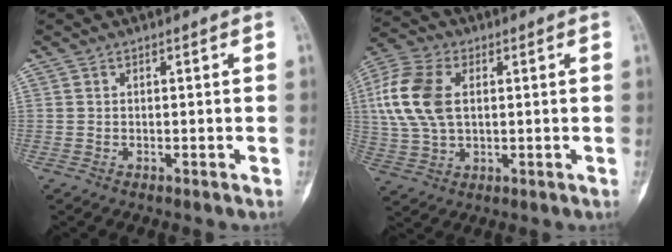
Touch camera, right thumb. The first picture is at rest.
{"total": 12.9, "force": [2.4, 8.0, 9.9], "torque": [-0.219, 0.011, 0.046]}